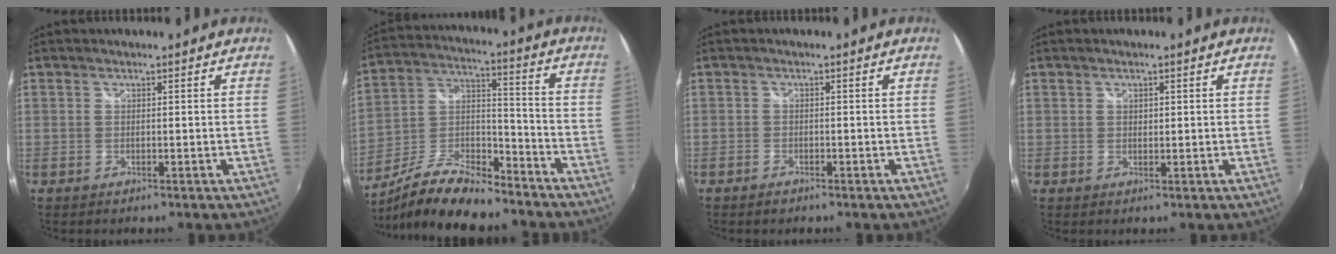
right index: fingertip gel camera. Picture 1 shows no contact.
{"total": 16.3, "force": [-12.4, 4.9, 9.4], "torque": [-0.195, -0.002, -0.220]}
{"total": 1.5, "force": [-1.2, 0.9, 0.4], "torque": [-0.013, -0.002, -0.023]}
{"total": 0.9, "force": [0.4, 0.7, 0.4], "torque": [-0.005, 0.002, 0.006]}